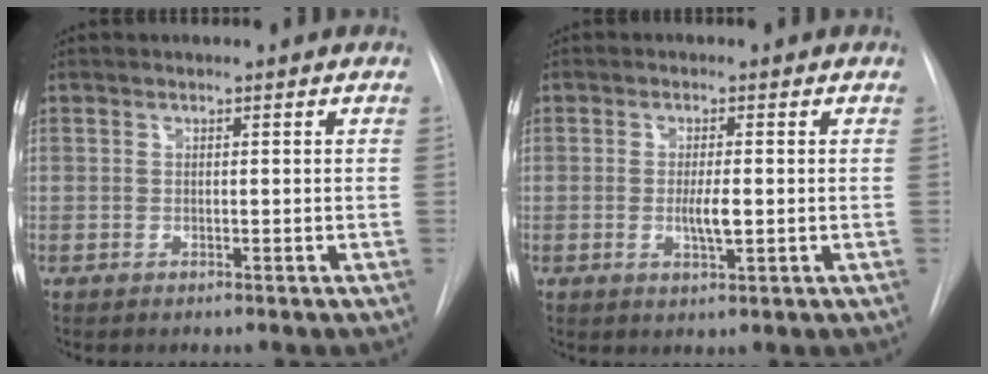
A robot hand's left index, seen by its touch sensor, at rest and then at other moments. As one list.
[{"total": 3.1, "force": [-0.7, 0.6, 3.0], "torque": [-0.056, -0.009, -0.010]}]